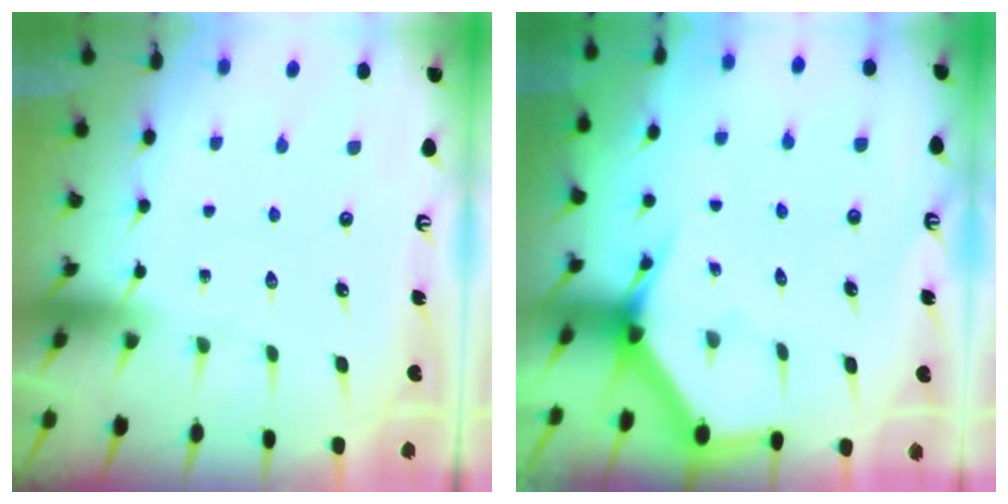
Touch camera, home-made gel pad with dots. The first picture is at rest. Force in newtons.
{"total": 3.8, "press": 3.8, "slide": 0.4}